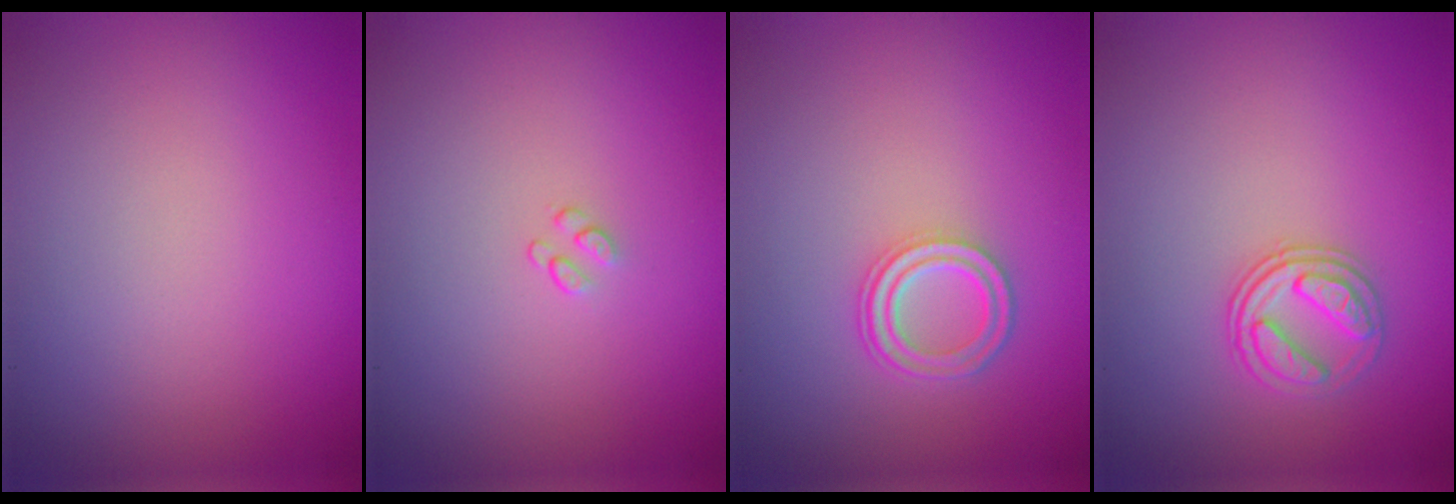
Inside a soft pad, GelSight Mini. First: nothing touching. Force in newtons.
{"total": 0.6, "press": 0.4, "slide": 0.5}
{"total": 3.2, "press": 2.5, "slide": 2.1}
{"total": 2.6, "press": 2.5, "slide": 0.7}